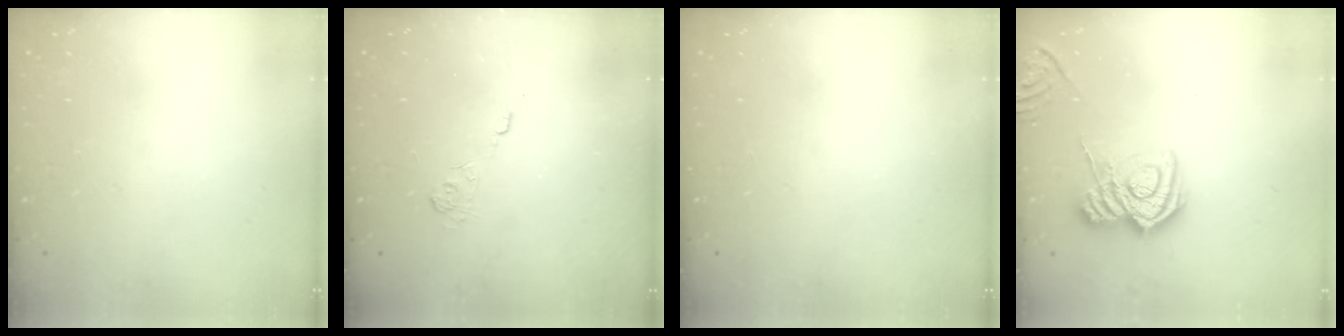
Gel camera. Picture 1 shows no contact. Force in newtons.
{"total": 2.2, "press": 1.8, "slide": 1.3}
{"total": 0.0}
{"total": 11.6, "press": 11.6, "slide": 0.6}